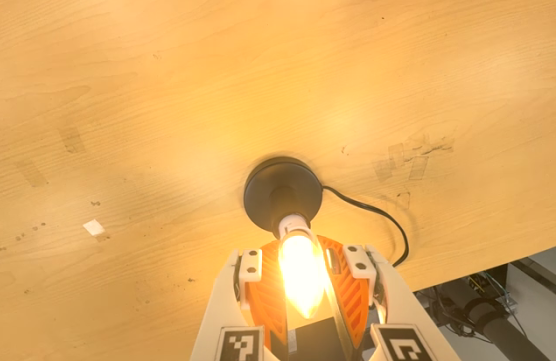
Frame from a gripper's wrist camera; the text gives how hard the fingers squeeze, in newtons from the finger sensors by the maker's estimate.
{"total": 16.9, "left": 16.2, "right": 17.6}